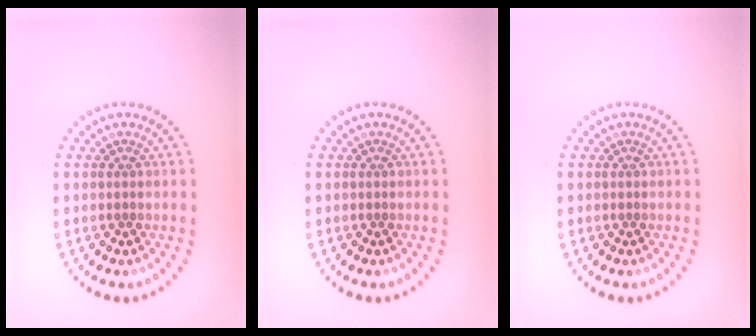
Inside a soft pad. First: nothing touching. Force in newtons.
{"total": 0.0}
{"total": 0.0}